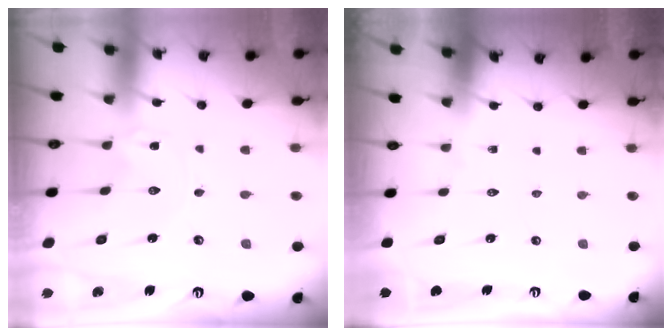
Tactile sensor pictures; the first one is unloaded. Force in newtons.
{"total": 0.0}